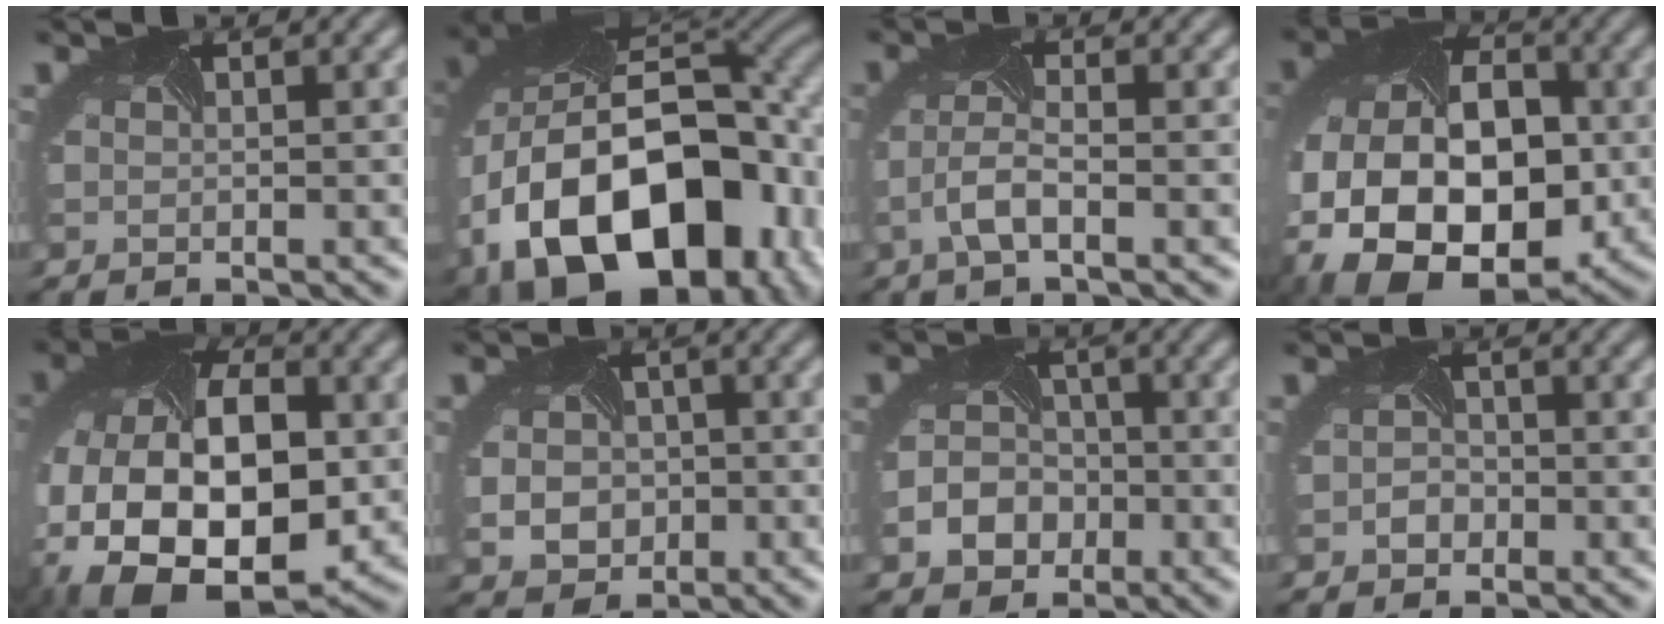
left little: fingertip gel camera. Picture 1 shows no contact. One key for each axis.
{"total": 19.8, "fx": -5.5, "fy": 13.1, "fz": 13.8, "tx": -0.279, "ty": -0.026, "tz": -0.069}
{"total": 2.2, "fx": -1.1, "fy": 0.6, "fz": 1.8, "tx": -0.053, "ty": 0.006, "tz": -0.028}
{"total": 18.0, "fx": -3.8, "fy": 13.1, "fz": 11.8, "tx": -0.205, "ty": -0.026, "tz": -0.049}
{"total": 17.4, "fx": -4.1, "fy": 11.4, "fz": 12.5, "tx": -0.250, "ty": -0.040, "tz": -0.049}
{"total": 4.6, "fx": -0.5, "fy": 4.0, "fz": 2.1, "tx": -0.034, "ty": -0.006, "tz": -0.006}
{"total": 3.9, "fx": -1.7, "fy": 3.4, "fz": 1.0, "tx": -0.018, "ty": 0.004, "tz": -0.033}
{"total": 1.1, "fx": -0.5, "fy": 0.9, "fz": -0.2, "tx": -0.007, "ty": 0.002, "tz": -0.015}